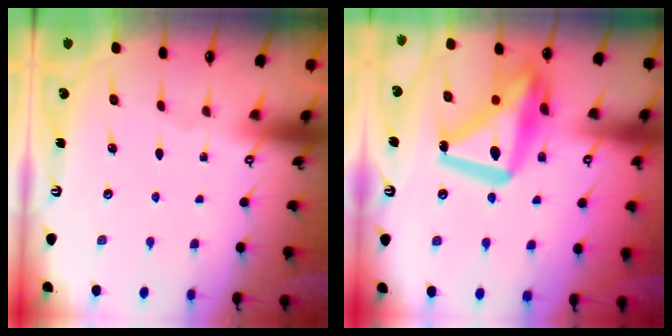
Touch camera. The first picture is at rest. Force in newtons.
{"total": 20.2, "press": 20.1, "slide": 2.2}